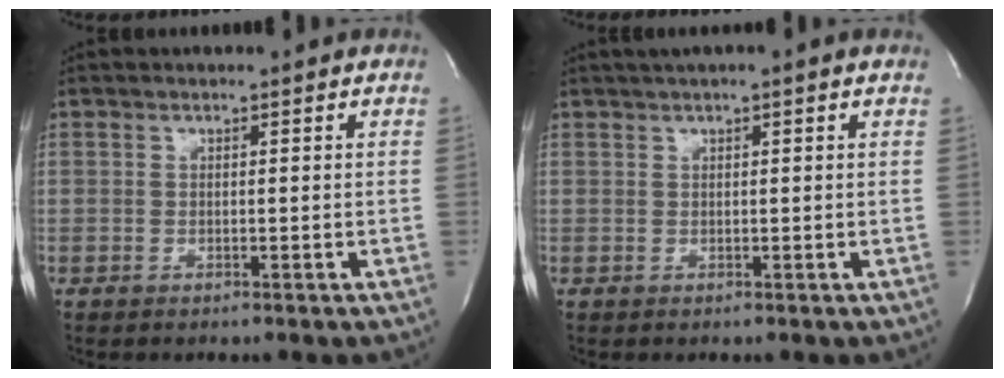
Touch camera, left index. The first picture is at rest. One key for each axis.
{"total": 3.1, "fx": 2.1, "fy": 0.1, "fz": 2.3, "tx": -0.039, "ty": 0.021, "tz": 0.031}